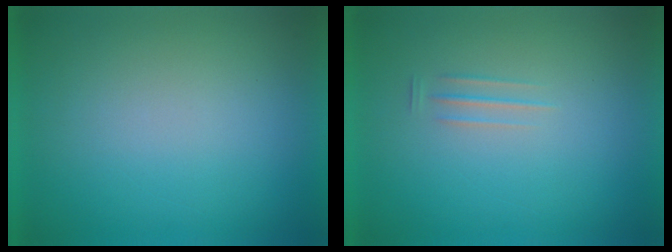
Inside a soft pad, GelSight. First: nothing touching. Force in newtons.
{"total": 1.6}